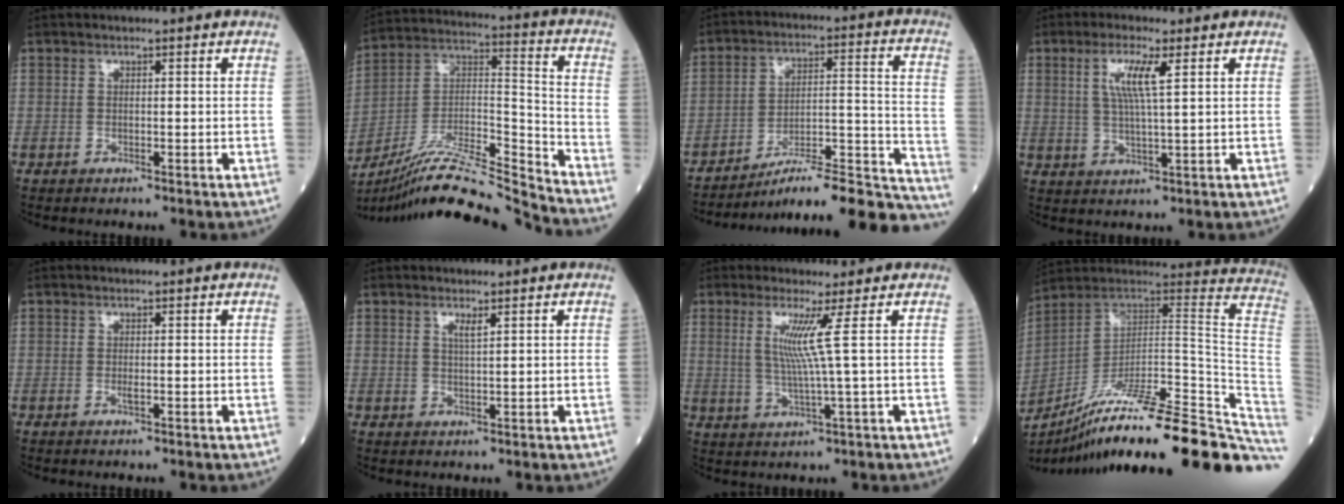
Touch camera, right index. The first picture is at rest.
{"total": 18.5, "force": [-17.4, -1.4, 6.3], "torque": [-0.125, 0.029, -0.306]}
{"total": 22.7, "force": [-20.6, 2.0, 9.2], "torque": [-0.065, 0.034, -0.295]}
{"total": 5.7, "force": [2.0, 0.1, 5.3], "torque": [-0.107, 0.001, 0.041]}
{"total": 0.6, "force": [-0.1, 0.0, 0.6], "torque": [-0.016, -0.002, -0.002]}
{"total": 1.5, "force": [0.9, 0.0, 1.2], "torque": [-0.024, -0.005, 0.017]}
{"total": 5.2, "force": [1.5, -2.0, 4.5], "torque": [-0.094, -0.009, 0.035]}
{"total": 33.0, "force": [-23.5, 2.2, 23.0], "torque": [-0.222, 0.001, -0.348]}